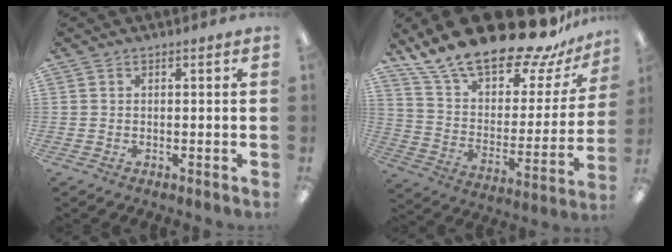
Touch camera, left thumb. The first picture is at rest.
{"total": 24.2, "force": [19.8, 8.3, 11.2], "torque": [-0.188, -0.138, 0.342]}